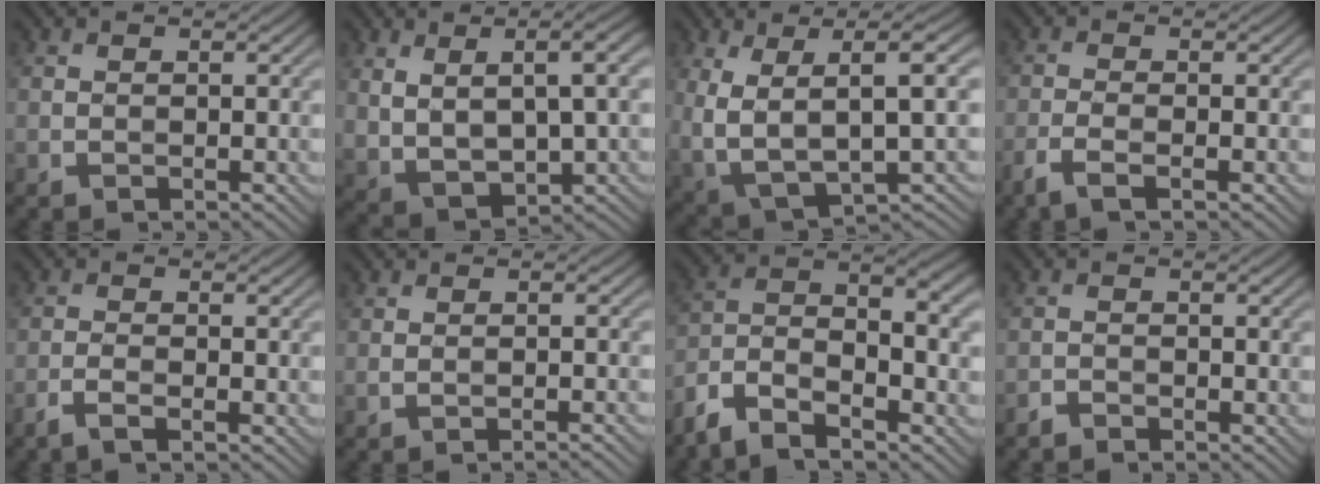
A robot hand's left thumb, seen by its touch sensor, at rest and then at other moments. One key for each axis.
{"total": 8.7, "fx": 2.2, "fy": 3.9, "fz": 7.4, "tx": -0.165, "ty": -0.010, "tz": 0.050}
{"total": 10.0, "fx": 1.5, "fy": 3.8, "fz": 9.1, "tx": -0.207, "ty": -0.006, "tz": 0.033}
{"total": 2.8, "fx": -1.8, "fy": 0.5, "fz": 2.1, "tx": -0.049, "ty": -0.002, "tz": -0.046}
{"total": 2.1, "fx": -1.5, "fy": 0.3, "fz": 1.5, "tx": -0.032, "ty": 0.000, "tz": -0.038}
{"total": 1.8, "fx": -0.8, "fy": 0.3, "fz": 1.6, "tx": -0.016, "ty": 0.008, "tz": -0.024}
{"total": 9.4, "fx": -5.4, "fy": 3.7, "fz": 6.8, "tx": -0.126, "ty": -0.005, "tz": -0.120}
{"total": 1.4, "fx": -1.3, "fy": 0.3, "fz": 0.3, "tx": -0.006, "ty": -0.001, "tz": -0.029}